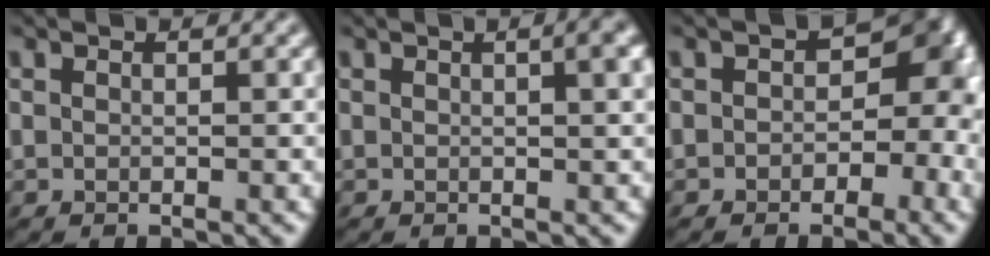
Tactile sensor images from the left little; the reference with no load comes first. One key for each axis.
{"total": 4.9, "fx": 1.7, "fy": 2.2, "fz": 4.0, "tx": -0.070, "ty": 0.012, "tz": 0.034}
{"total": 10.1, "fx": -1.2, "fy": 7.1, "fz": 7.1, "tx": -0.078, "ty": -0.021, "tz": -0.032}